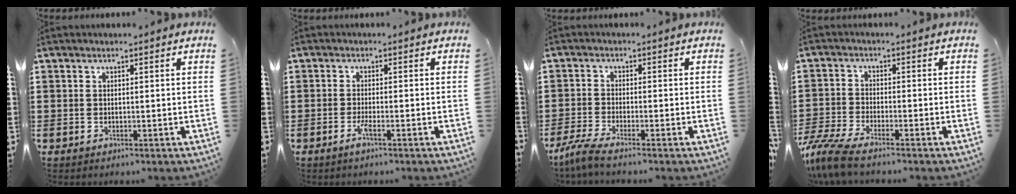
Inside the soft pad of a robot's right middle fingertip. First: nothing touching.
{"total": 2.7, "force": [-1.4, 0.1, 2.3], "torque": [-0.049, -0.006, -0.028]}
{"total": 3.1, "force": [-2.6, -0.3, 1.7], "torque": [-0.053, -0.015, -0.055]}
{"total": 5.5, "force": [-4.7, 0.3, 2.8], "torque": [-0.089, -0.025, -0.099]}